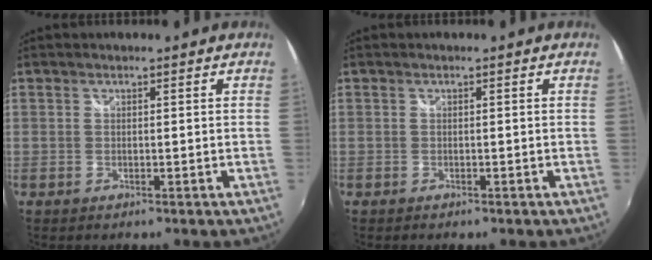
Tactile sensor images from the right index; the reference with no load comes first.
{"total": 0.7, "force": [-0.6, 0.3, 0.2], "torque": [-0.007, -0.003, -0.010]}